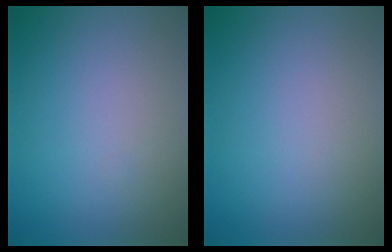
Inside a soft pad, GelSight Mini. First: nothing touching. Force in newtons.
{"total": 0.0}